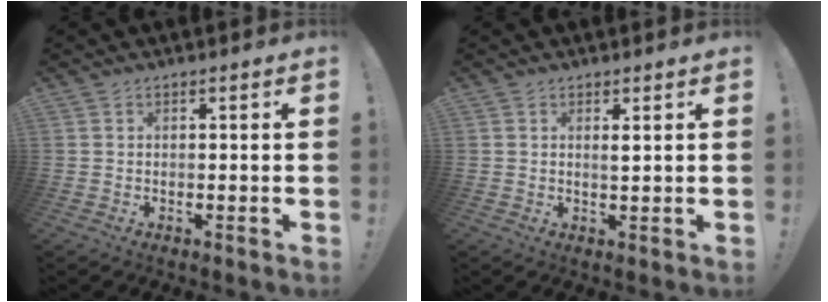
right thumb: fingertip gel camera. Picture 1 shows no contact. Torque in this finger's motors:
{"motor_torque": [-0.30, 0.09, -0.09, 0.10, 0.05]}